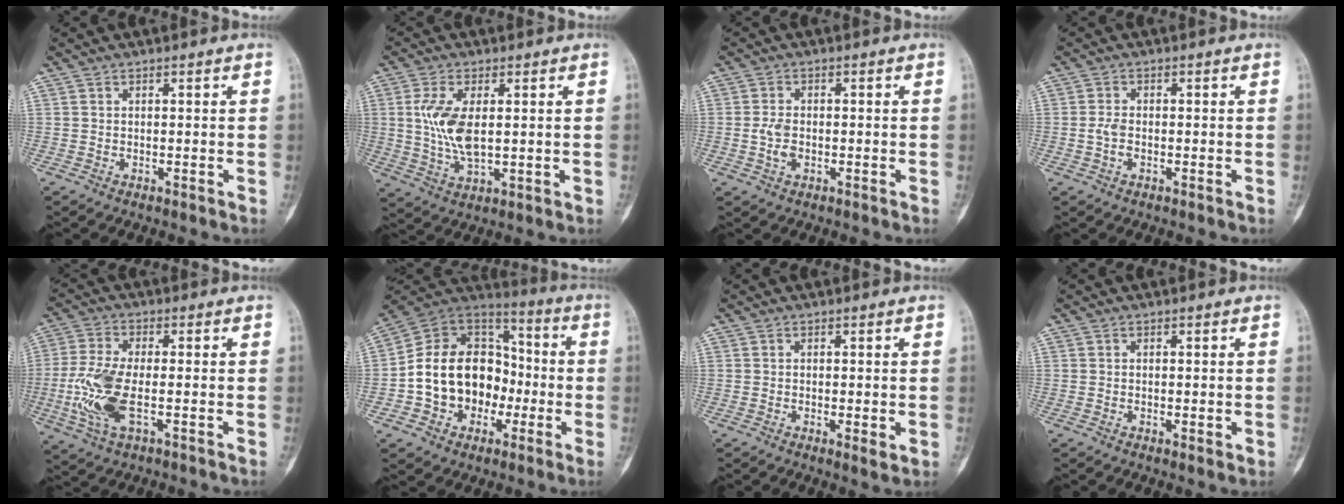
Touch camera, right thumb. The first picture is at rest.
{"total": 9.2, "force": [1.2, 4.4, 8.0], "torque": [-0.168, -0.011, 0.030]}
{"total": 3.6, "force": [-0.7, 2.3, 2.7], "torque": [-0.051, 0.007, -0.015]}
{"total": 2.5, "force": [-0.6, 1.5, 1.9], "torque": [-0.042, 0.008, -0.014]}
{"total": 11.3, "force": [-2.4, 4.6, 10.0], "torque": [-0.235, 0.002, -0.045]}
{"total": 19.2, "force": [-3.5, 15.1, 11.4], "torque": [-0.143, 0.059, -0.057]}
{"total": 2.5, "force": [-0.4, 0.8, 2.3], "torque": [-0.037, -0.008, -0.006]}
{"total": 1.7, "force": [-0.3, 0.6, 1.5], "torque": [-0.021, -0.004, -0.001]}